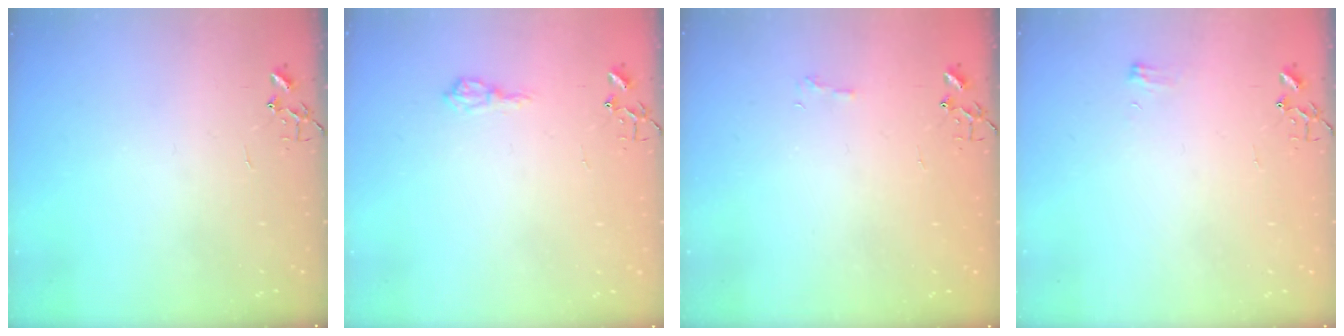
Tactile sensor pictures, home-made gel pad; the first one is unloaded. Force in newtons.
{"total": 8.5, "press": 8.5, "slide": 0.8}
{"total": 6.0, "press": 5.9, "slide": 0.7}
{"total": 5.3, "press": 5.3, "slide": 0.8}